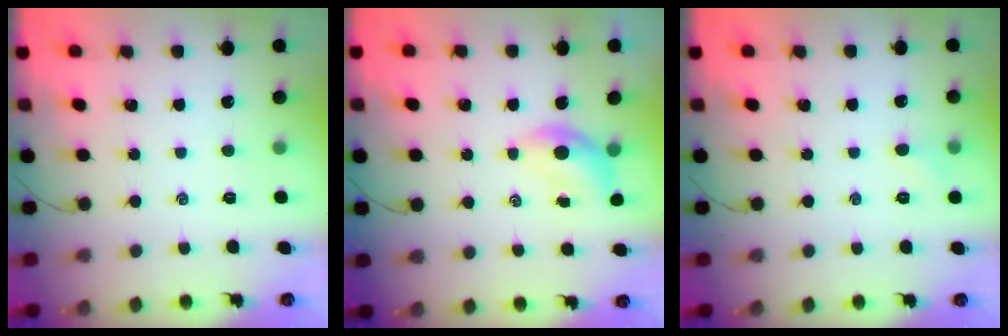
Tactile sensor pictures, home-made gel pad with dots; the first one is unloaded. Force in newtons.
{"total": 4.8, "press": 4.7, "slide": 0.7}
{"total": 3.6, "press": 3.4, "slide": 1.1}